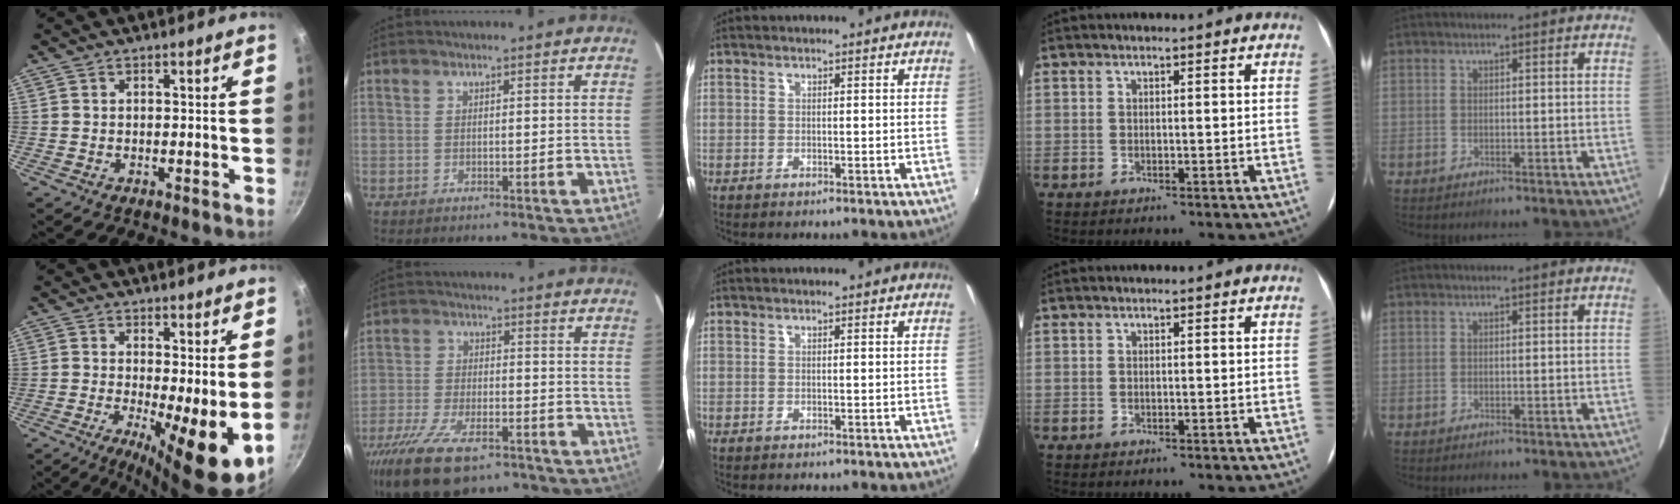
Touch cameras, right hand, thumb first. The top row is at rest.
{"thumb": {"total": 10.5, "force": [-0.8, 2.7, 10.2], "torque": [-0.147, -0.018, -0.011]}, "index": {"total": 16.3, "force": [-11.5, 6.6, 9.5], "torque": [-0.212, -0.037, -0.201]}}